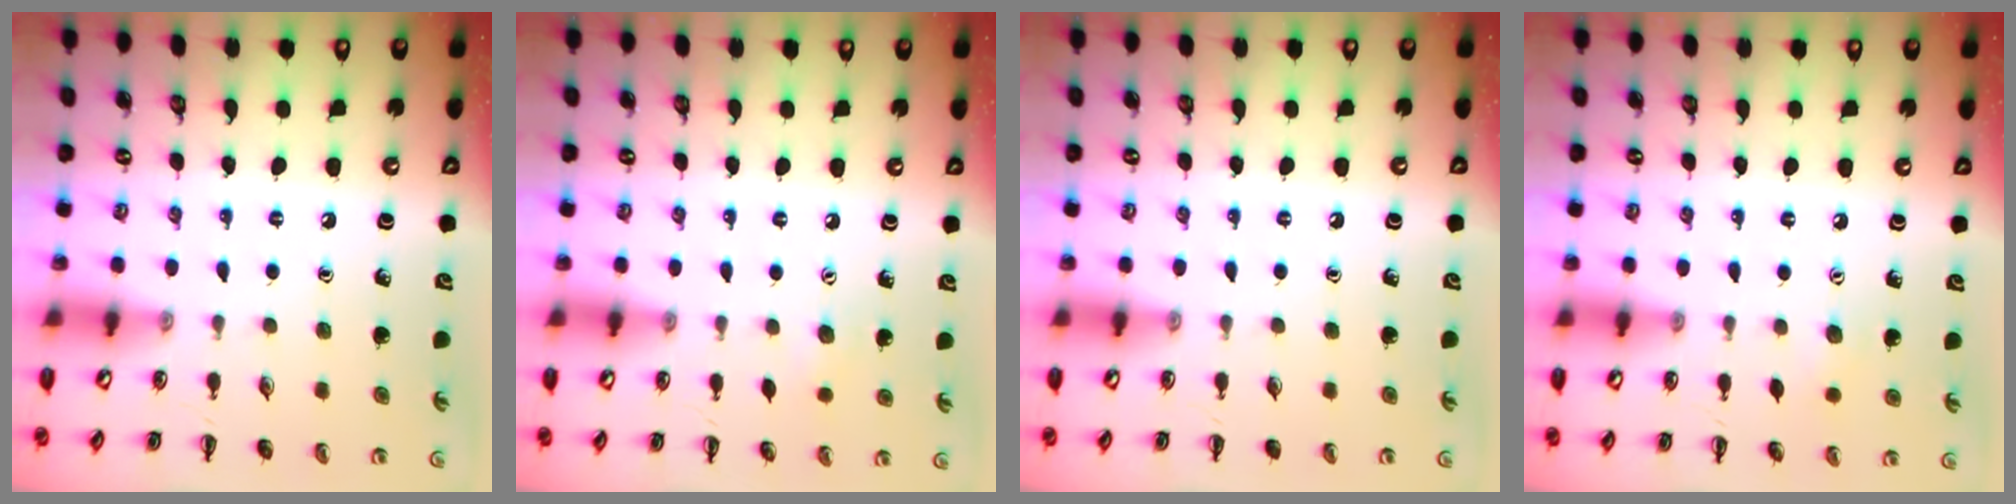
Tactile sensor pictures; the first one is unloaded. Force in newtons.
{"total": 3.5, "press": 3.4, "slide": 0.9}
{"total": 0.0}
{"total": 2.8, "press": 2.8, "slide": 0.7}